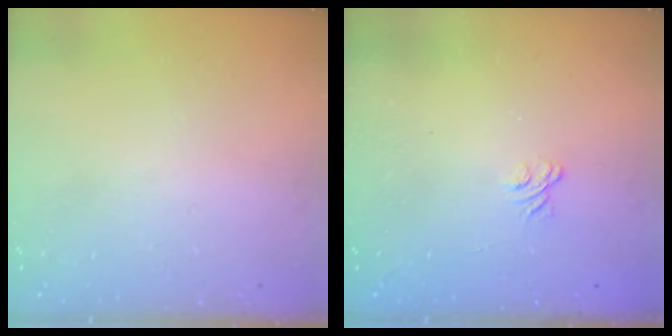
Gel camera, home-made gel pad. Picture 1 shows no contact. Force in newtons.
{"total": 1.9, "press": 1.5, "slide": 1.1}